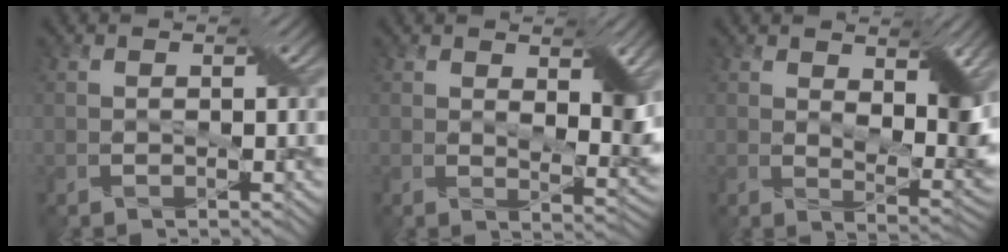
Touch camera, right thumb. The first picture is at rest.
{"total": 4.7, "force": [2.1, 1.9, 3.7], "torque": [-0.060, -0.010, 0.039]}
{"total": 6.3, "force": [2.8, 2.6, 5.1], "torque": [-0.081, -0.012, 0.050]}